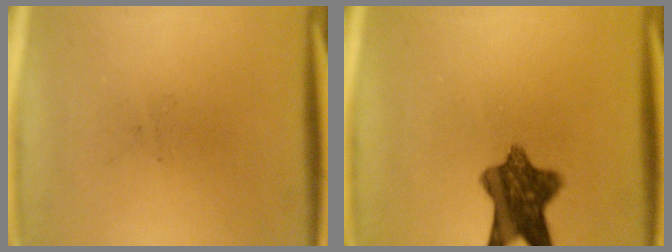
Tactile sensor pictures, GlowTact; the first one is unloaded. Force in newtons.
{"total": 9.1}